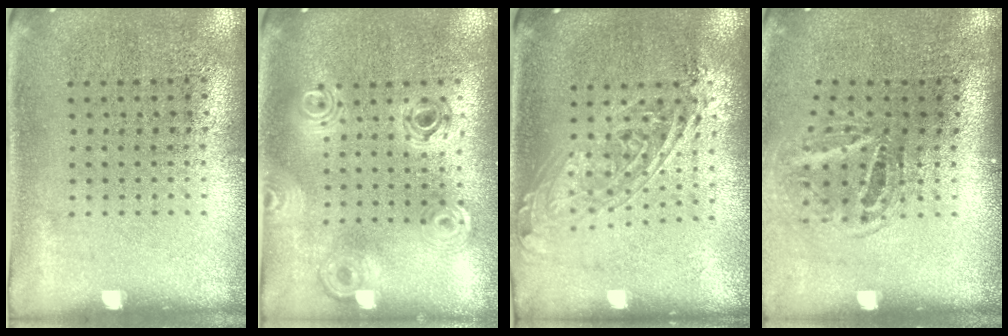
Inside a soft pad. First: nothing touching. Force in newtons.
{"total": 0.8, "press": 0.8, "slide": 0.1}
{"total": 1.6, "press": 1.3, "slide": 0.9}
{"total": 1.7, "press": 1.1, "slide": 1.3}